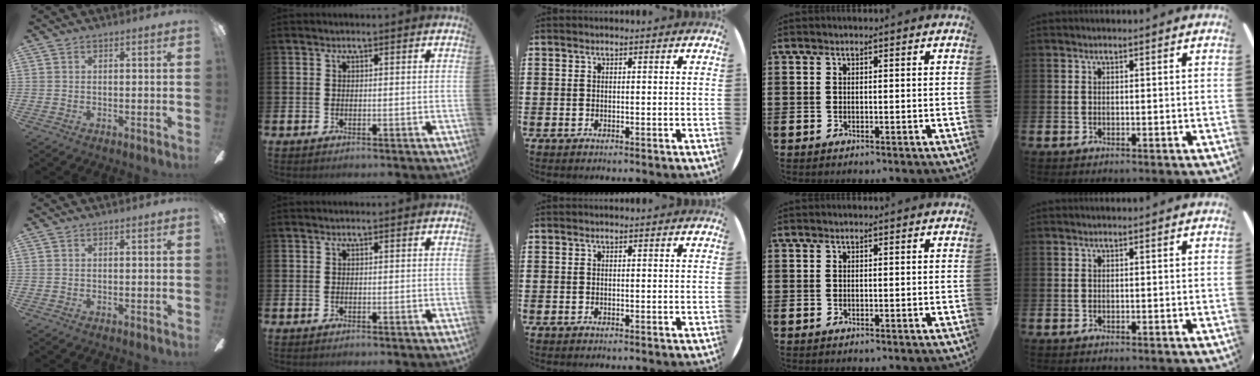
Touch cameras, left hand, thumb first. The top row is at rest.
{}